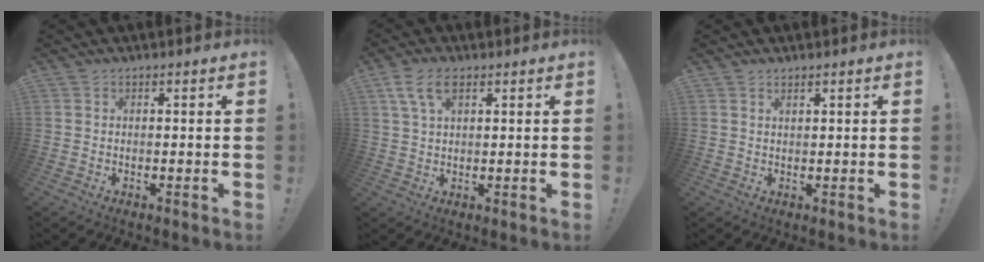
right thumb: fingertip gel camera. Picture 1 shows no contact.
{"total": 7.3, "force": [3.5, 3.4, 5.4], "torque": [-0.107, 0.006, 0.069]}
{"total": 1.1, "force": [0.9, 0.2, 0.7], "torque": [-0.009, -0.003, 0.015]}